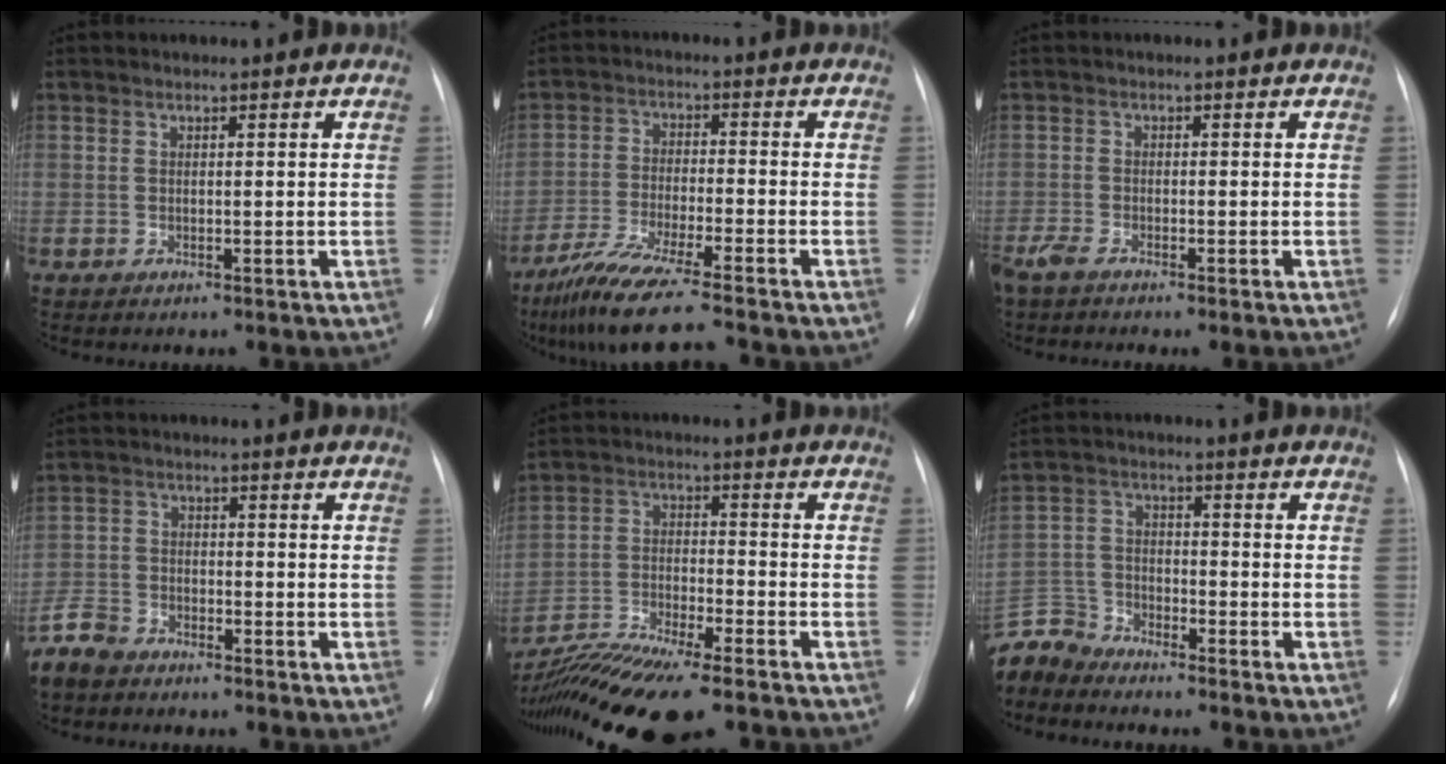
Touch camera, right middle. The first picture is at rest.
{"total": 10.6, "force": [-8.4, -0.1, 6.4], "torque": [-0.115, -0.036, -0.149]}
{"total": 3.2, "force": [-2.5, 0.6, 1.8], "torque": [-0.039, -0.007, -0.050]}
{"total": 5.3, "force": [-4.6, 2.3, 1.3], "torque": [-0.031, -0.009, -0.093]}
{"total": 14.0, "force": [-11.6, 1.1, 7.8], "torque": [-0.148, -0.019, -0.197]}
{"total": 7.4, "force": [-7.2, 1.6, -0.2], "torque": [0.001, 0.008, -0.149]}